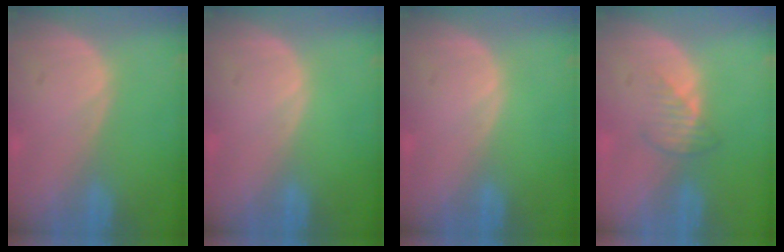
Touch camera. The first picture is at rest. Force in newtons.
{"total": 0.0}
{"total": 0.0}
{"total": 2.5, "press": 2.5, "slide": 0.3}